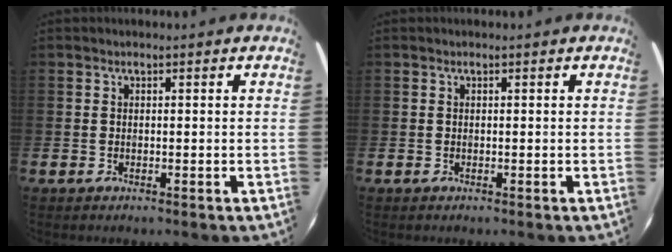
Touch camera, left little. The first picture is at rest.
{"total": 0.0}